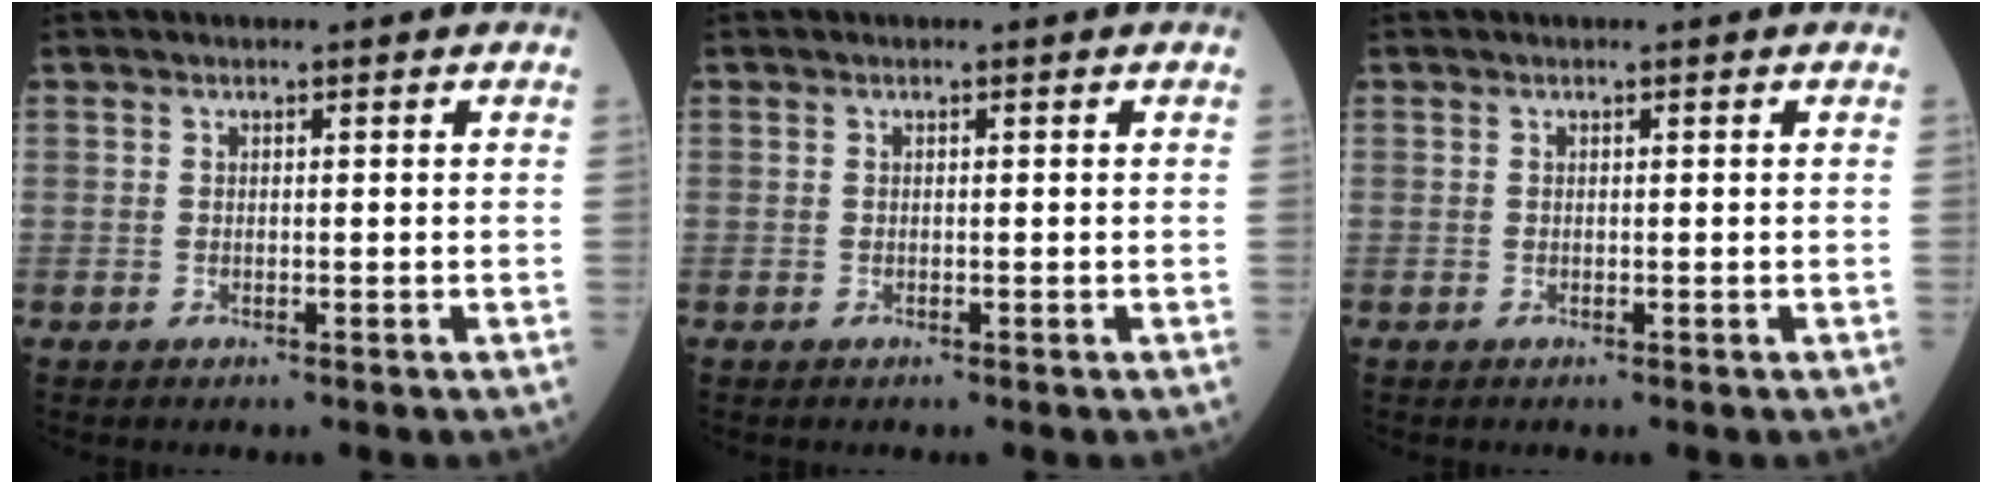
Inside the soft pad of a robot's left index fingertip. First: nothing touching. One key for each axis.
{"total": 0.0}
{"total": 0.0}